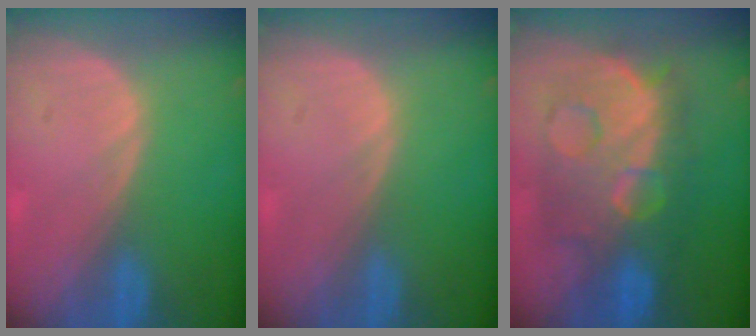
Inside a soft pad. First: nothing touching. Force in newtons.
{"total": 0.0}
{"total": 11.9, "press": 11.9, "slide": 1.2}